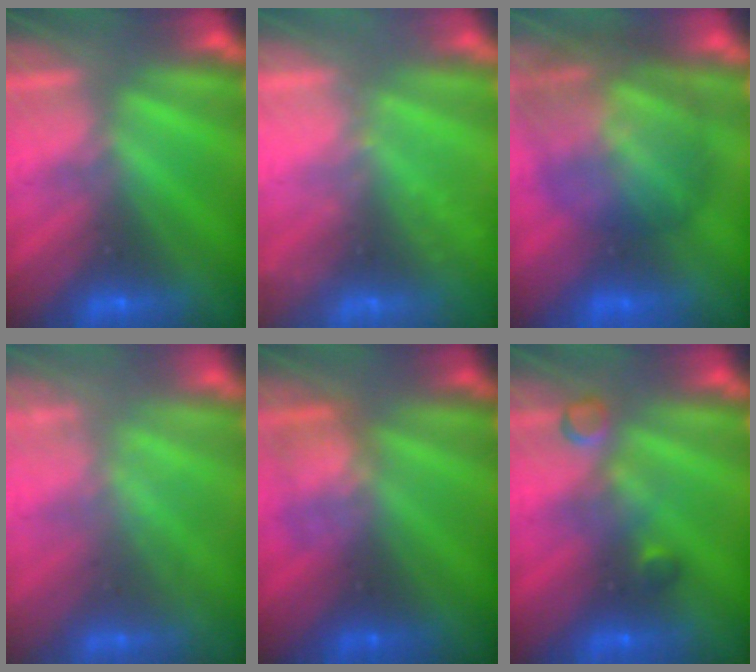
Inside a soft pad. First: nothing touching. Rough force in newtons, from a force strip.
{"total": 2.3}
{"total": 7.4}
{"total": 2.1}
{"total": 2.3}
{"total": 3.1}